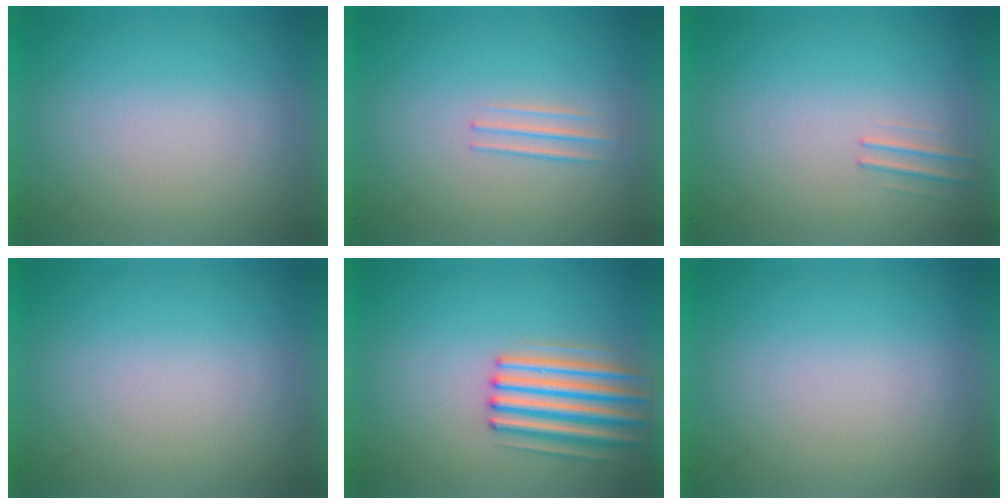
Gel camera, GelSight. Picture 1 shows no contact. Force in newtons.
{"total": 1.4}
{"total": 1.1}
{"total": 0.0}
{"total": 4.7}
{"total": 1.5}